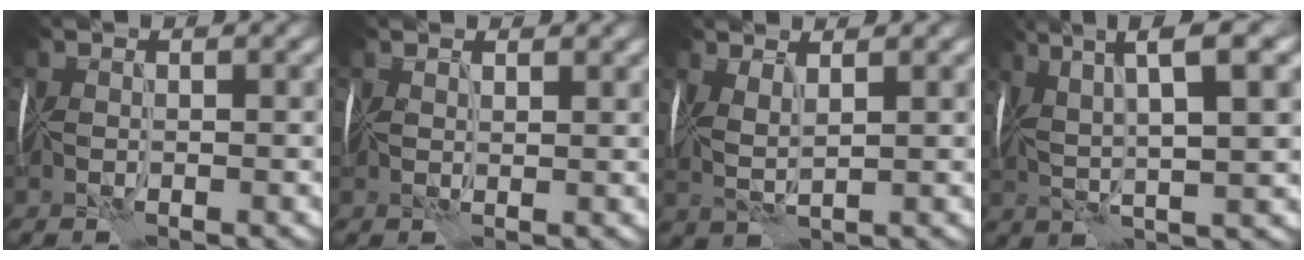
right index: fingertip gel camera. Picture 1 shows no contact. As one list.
[{"total": 1.6, "force": [1.3, 0.6, 0.6], "torque": [-0.009, 0.003, 0.017]}, {"total": 2.1, "force": [1.4, 0.7, 1.5], "torque": [-0.042, 0.004, 0.027]}, {"total": 8.6, "force": [3.6, 1.6, 7.6], "torque": [-0.133, 0.020, 0.066]}]